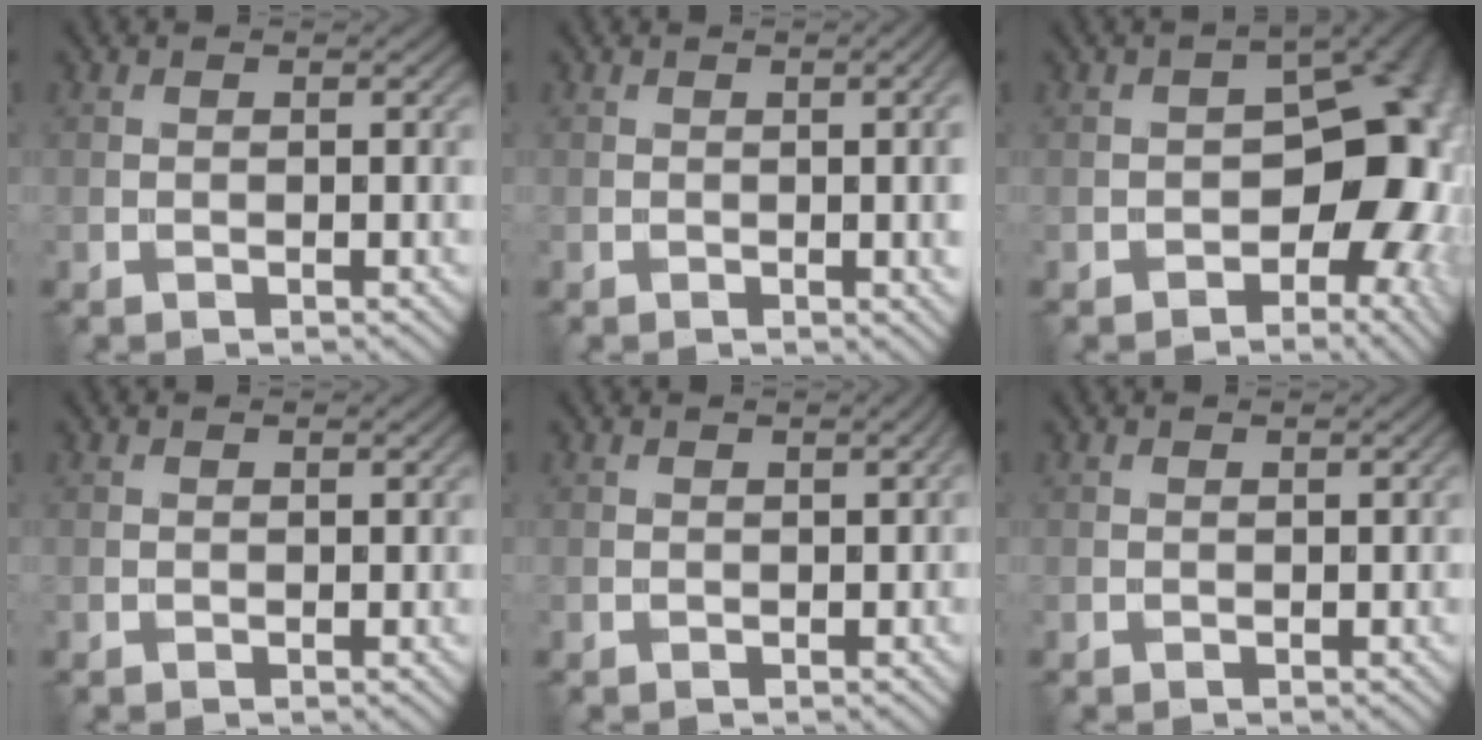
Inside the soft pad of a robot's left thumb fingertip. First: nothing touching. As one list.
[{"total": 5.6, "force": [-0.1, 1.9, 5.3], "torque": [-0.049, 0.002, 0.001]}, {"total": 10.2, "force": [-2.7, 6.2, 7.6], "torque": [-0.064, -0.011, -0.034]}, {"total": 0.0}, {"total": 0.7, "force": [0.0, 0.1, 0.7], "torque": [-0.003, 0.003, 0.002]}, {"total": 0.0}]